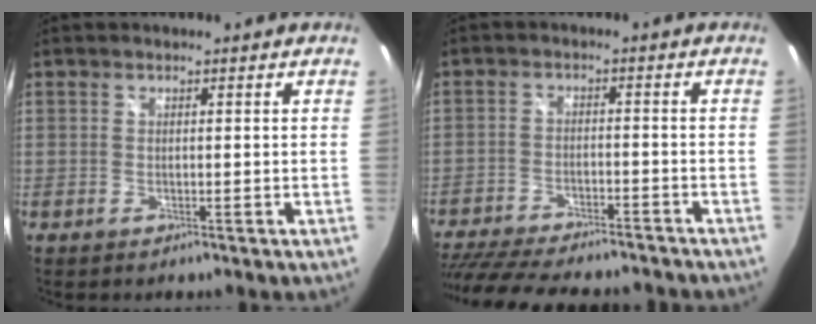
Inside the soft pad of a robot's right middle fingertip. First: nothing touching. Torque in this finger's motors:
{"motor_torque": [1.08, -1.05, 0.42, 0.16]}